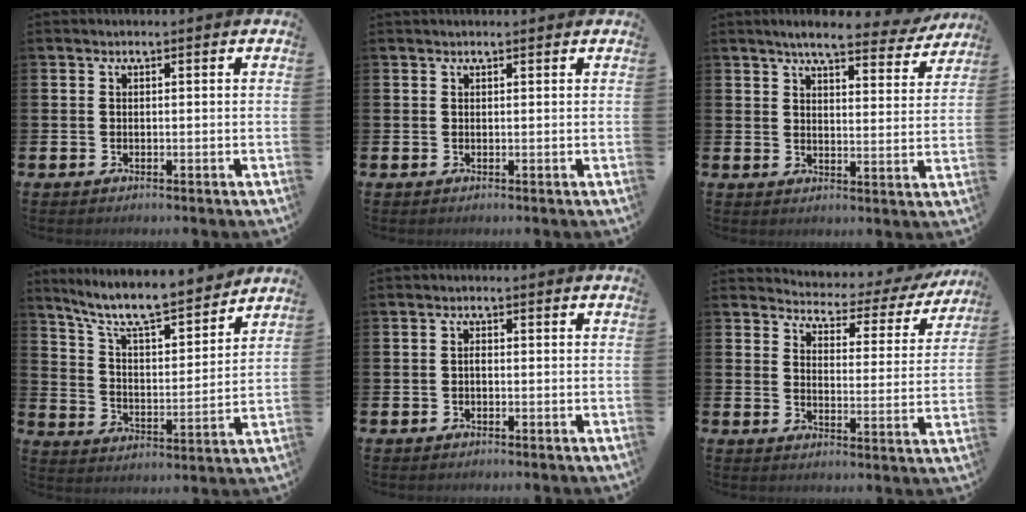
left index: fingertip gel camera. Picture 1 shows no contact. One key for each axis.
{"total": 0.6, "fx": 0.6, "fy": 0.0, "fz": 0.1, "tx": 0.005, "ty": -0.003, "tz": 0.009}
{"total": 6.2, "fx": 5.6, "fy": 1.1, "fz": 2.4, "tx": -0.048, "ty": -0.028, "tz": 0.092}
{"total": 9.0, "fx": 8.3, "fy": 1.2, "fz": 3.3, "tx": -0.098, "ty": -0.061, "tz": 0.141}
{"total": 0.9, "fx": -0.3, "fy": 0.4, "fz": 0.7, "tx": -0.013, "ty": 0.001, "tz": -0.007}
{"total": 3.3, "fx": 3.1, "fy": 1.1, "fz": 0.6, "tx": -0.030, "ty": -0.035, "tz": 0.042}